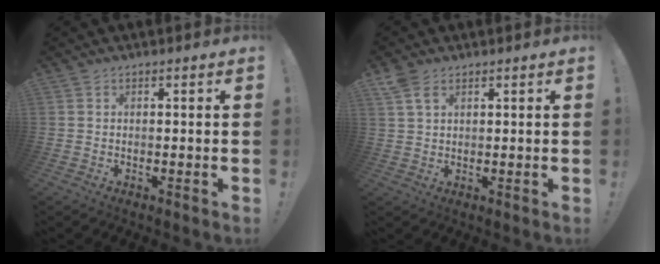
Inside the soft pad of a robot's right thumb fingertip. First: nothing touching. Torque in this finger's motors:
{"motor_torque": [-0.01, 0.05, 0.10, -0.04, 0.09]}